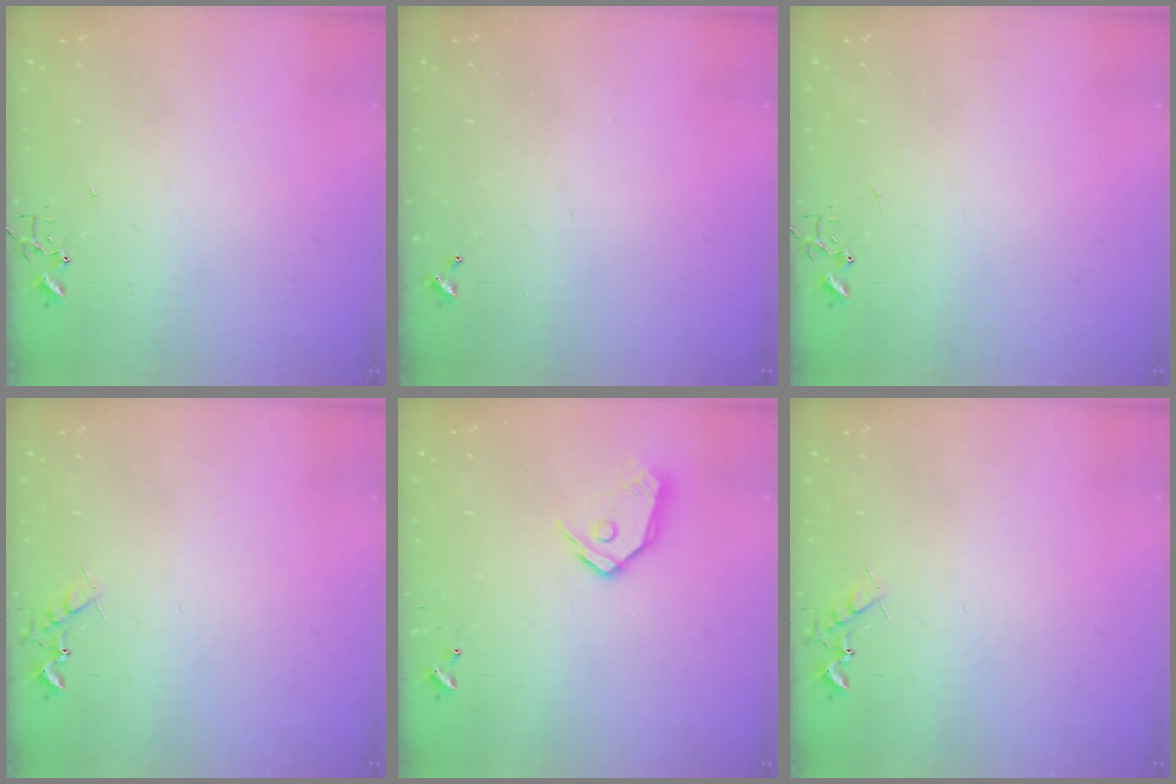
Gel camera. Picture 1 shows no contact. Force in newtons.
{"total": 0.0}
{"total": 0.0}
{"total": 6.6, "press": 6.5, "slide": 0.7}
{"total": 11.6, "press": 11.5, "slide": 1.2}
{"total": 6.6, "press": 6.5, "slide": 0.7}